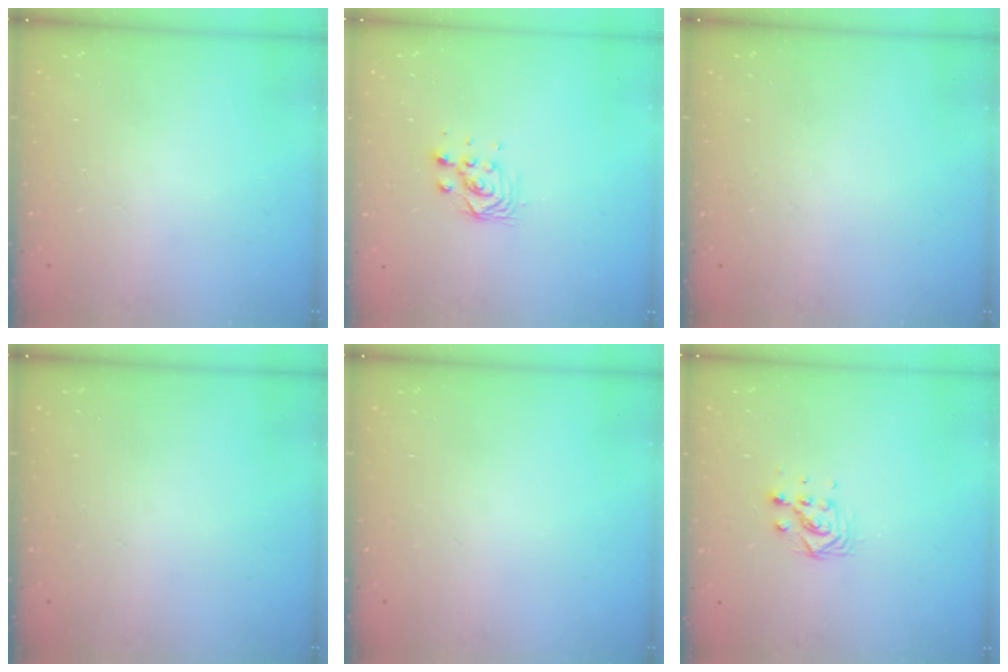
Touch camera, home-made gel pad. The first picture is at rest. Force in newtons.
{"total": 2.9, "press": 2.8, "slide": 0.8}
{"total": 0.0}
{"total": 0.0}
{"total": 0.0}
{"total": 5.7, "press": 5.7, "slide": 0.2}